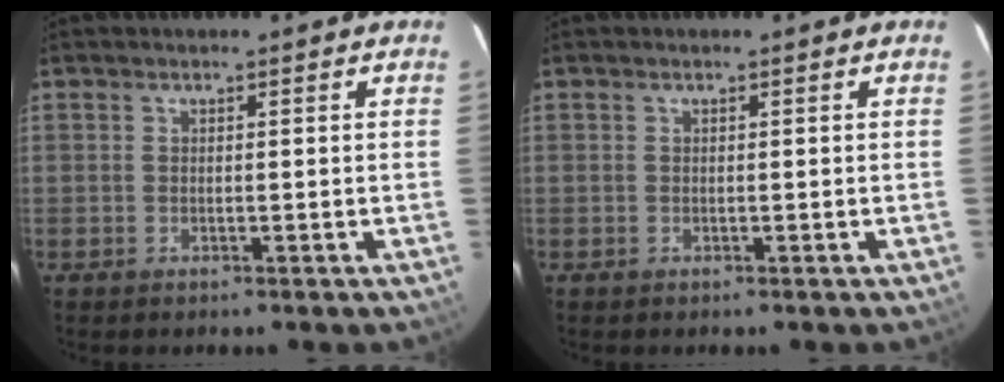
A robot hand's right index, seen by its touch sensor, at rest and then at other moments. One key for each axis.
{"total": 0.0}